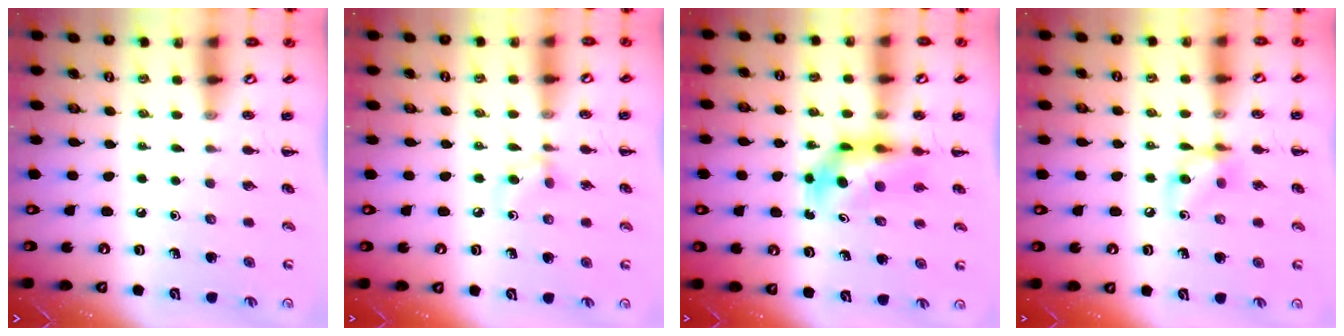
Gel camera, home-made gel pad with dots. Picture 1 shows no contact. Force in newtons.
{"total": 5.4, "press": 5.1, "slide": 1.7}
{"total": 5.6, "press": 5.6, "slide": 0.8}
{"total": 7.8, "press": 7.7, "slide": 0.9}